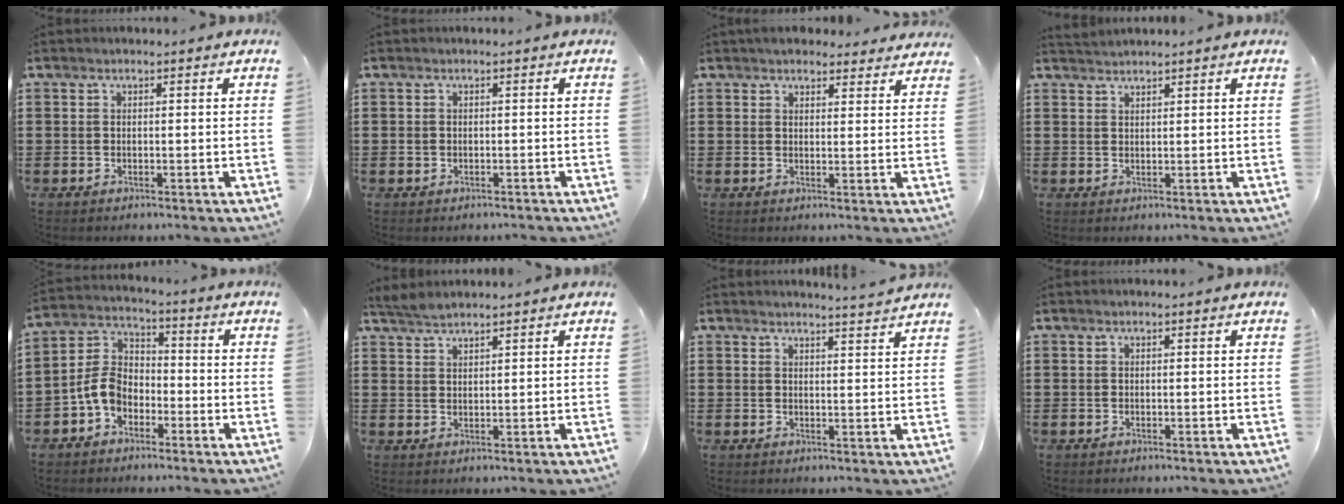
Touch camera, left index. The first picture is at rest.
{"total": 0.8, "force": [-0.4, 0.7, 0.1], "torque": [-0.004, 0.003, -0.010]}
{"total": 3.2, "force": [3.0, 1.0, 0.4], "torque": [-0.007, -0.007, 0.057]}
{"total": 1.4, "force": [1.4, 0.0, 0.1], "torque": [-0.006, 0.002, 0.029]}
{"total": 6.7, "force": [-3.1, 4.6, 3.8], "torque": [-0.114, 0.006, -0.072]}
{"total": 2.0, "force": [2.0, 0.1, 0.4], "torque": [-0.014, 0.002, 0.039]}
{"total": 2.6, "force": [2.6, -0.5, 0.2], "torque": [-0.004, -0.014, 0.046]}
{"total": 0.0}